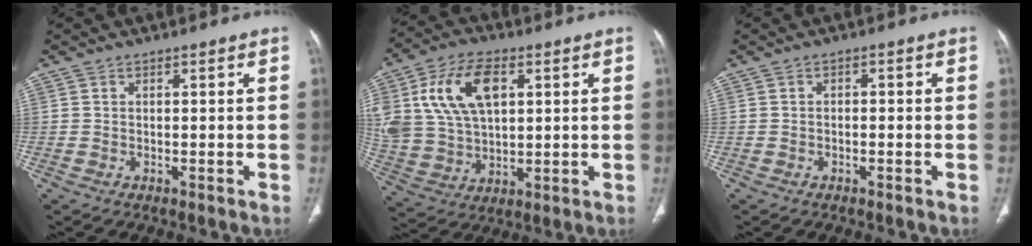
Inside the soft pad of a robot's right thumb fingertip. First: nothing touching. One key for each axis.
{"total": 17.2, "fx": 5.5, "fy": 10.5, "fz": 12.5, "tx": -0.231, "ty": -0.003, "tz": 0.111}
{"total": 1.0, "fx": -0.1, "fy": 0.6, "fz": 0.8, "tx": -0.009, "ty": 0.005, "tz": -0.004}